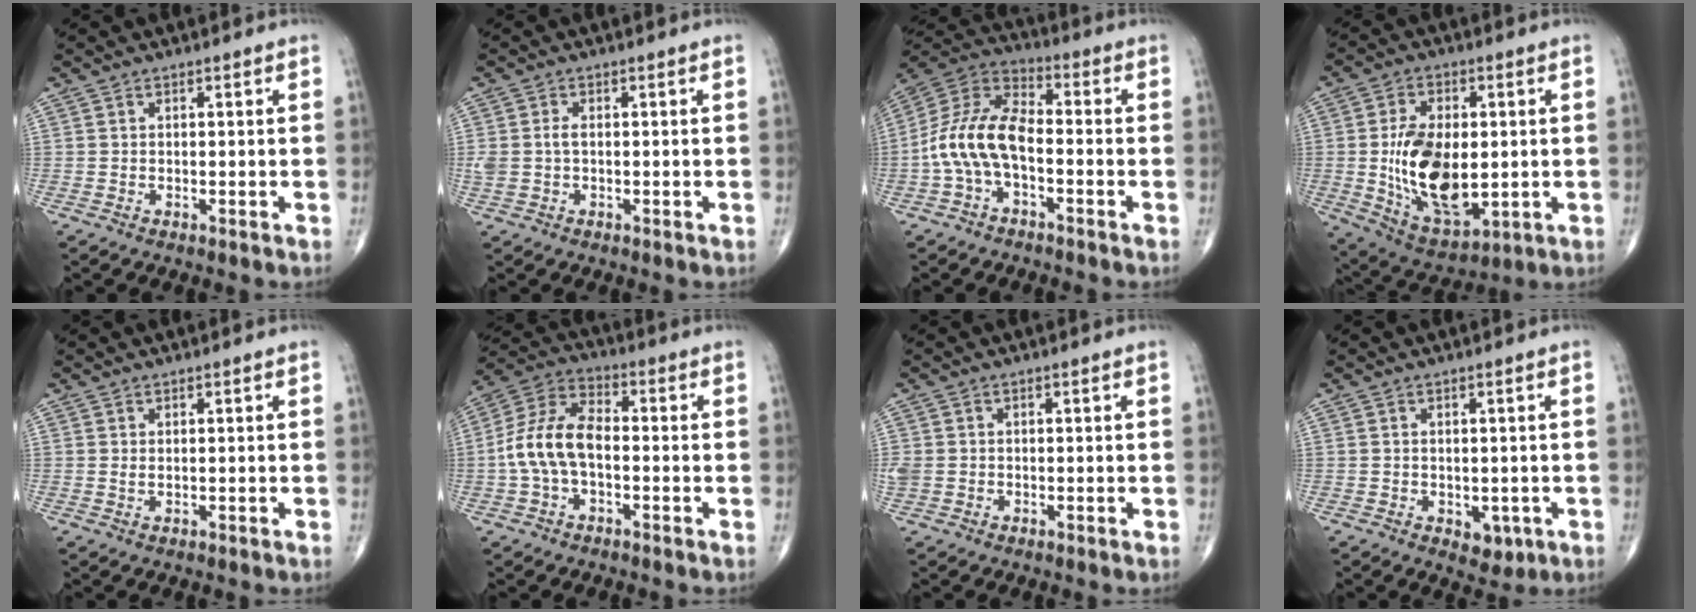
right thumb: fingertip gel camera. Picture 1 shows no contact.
{"total": 3.1, "force": [0.1, 2.0, 2.4], "torque": [-0.067, 0.007, 0.001]}
{"total": 12.8, "force": [-2.7, 7.0, 10.3], "torque": [-0.202, 0.041, -0.061]}
{"total": 17.4, "force": [-0.6, 9.8, 14.4], "torque": [-0.238, -0.012, 0.006]}
{"total": 0.6, "force": [0.2, 0.2, 0.5], "torque": [-0.009, 0.002, 0.005]}
{"total": 11.3, "force": [-1.5, 6.5, 9.1], "torque": [-0.182, 0.038, -0.037]}
{"total": 2.5, "force": [-0.1, 2.2, 1.2], "torque": [-0.034, 0.005, 0.001]}
{"total": 3.6, "force": [-0.9, 2.5, 2.4], "torque": [-0.014, -0.003, -0.002]}